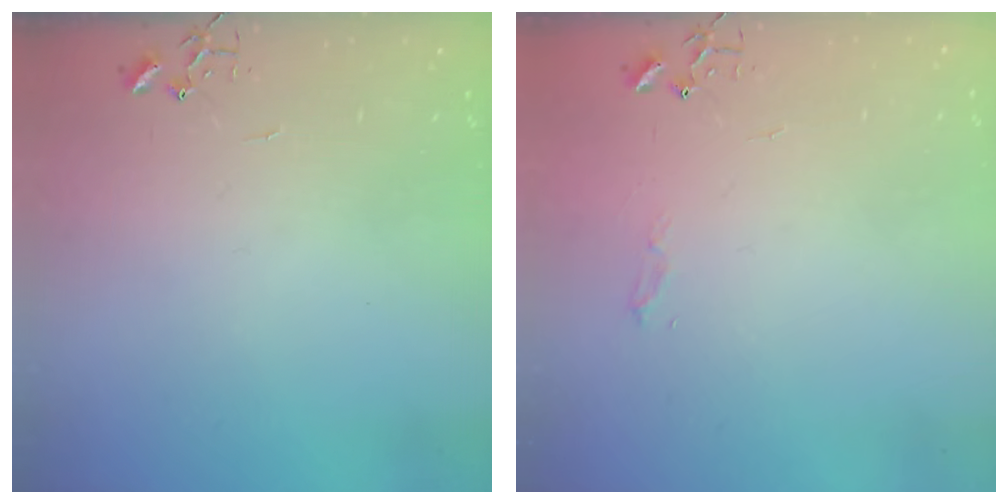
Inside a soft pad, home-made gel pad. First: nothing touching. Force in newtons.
{"total": 5.6, "press": 5.6, "slide": 0.7}